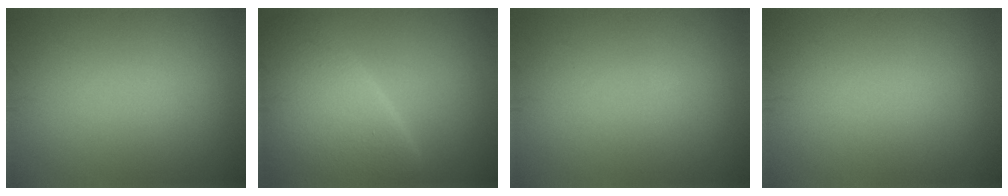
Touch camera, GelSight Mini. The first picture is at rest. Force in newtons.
{"total": 8.6, "press": 8.6, "slide": 0.4}
{"total": 0.0}
{"total": 0.0}